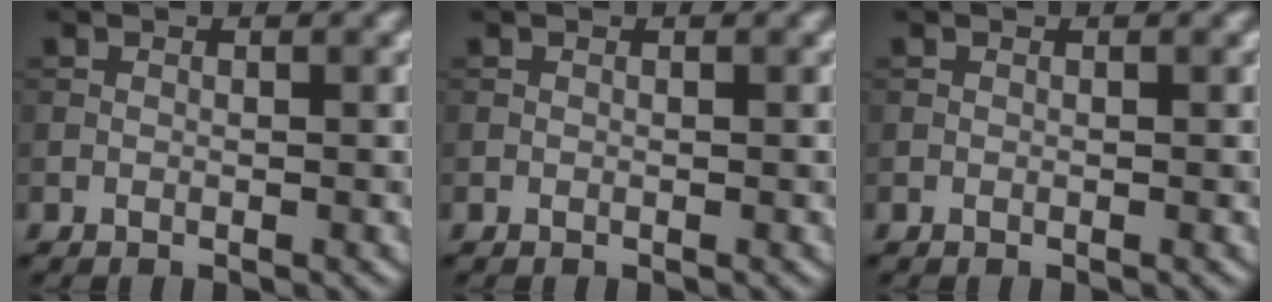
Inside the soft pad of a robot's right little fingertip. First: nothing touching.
{"total": 0.0}
{"total": 0.0}